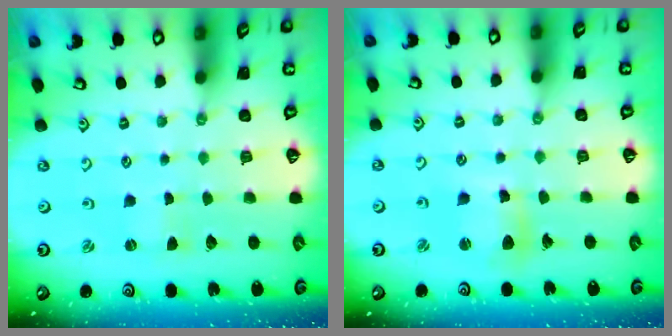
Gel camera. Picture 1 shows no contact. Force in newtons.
{"total": 9.1, "press": 9.1, "slide": 1.1}